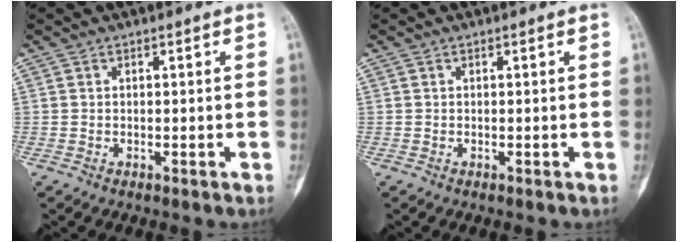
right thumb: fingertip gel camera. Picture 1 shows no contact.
{"total": 0.0}